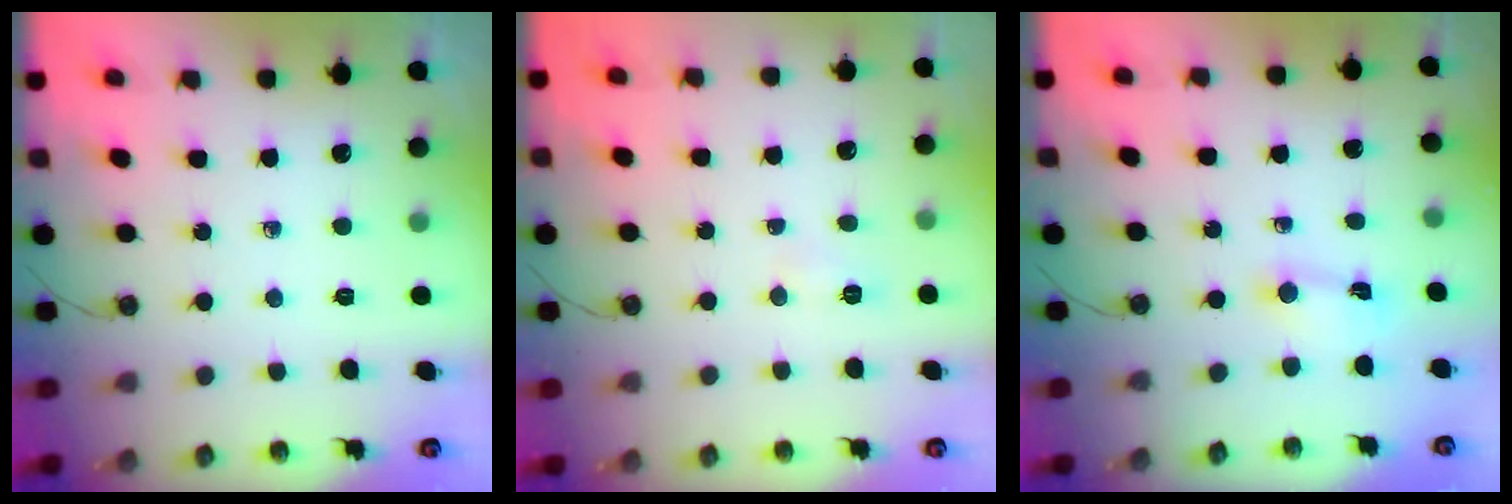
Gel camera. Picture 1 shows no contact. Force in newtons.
{"total": 4.4, "press": 4.3, "slide": 0.6}
{"total": 1.5, "press": 1.5, "slide": 0.1}